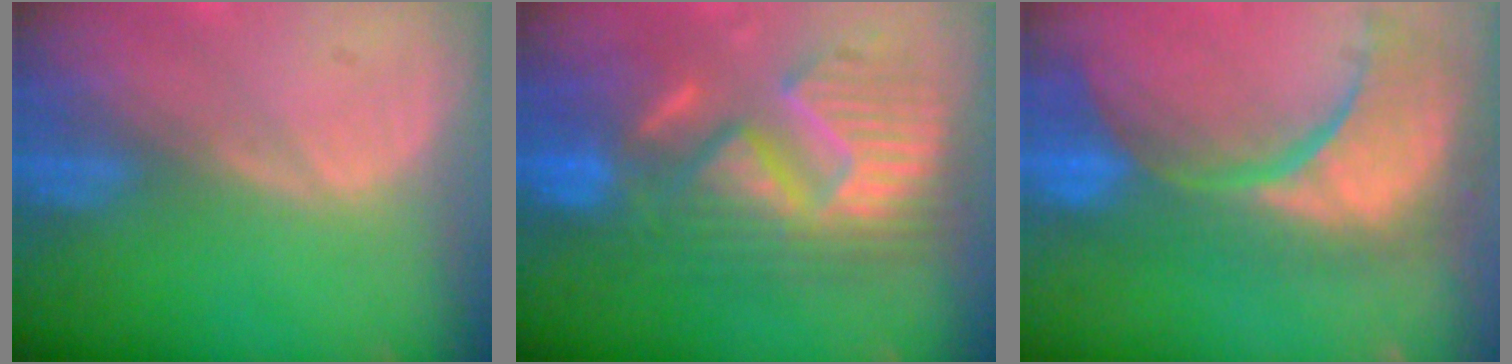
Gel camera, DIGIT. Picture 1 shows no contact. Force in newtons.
{"total": 12.9, "press": 12.8, "slide": 1.4}
{"total": 13.5, "press": 11.8, "slide": 6.6}